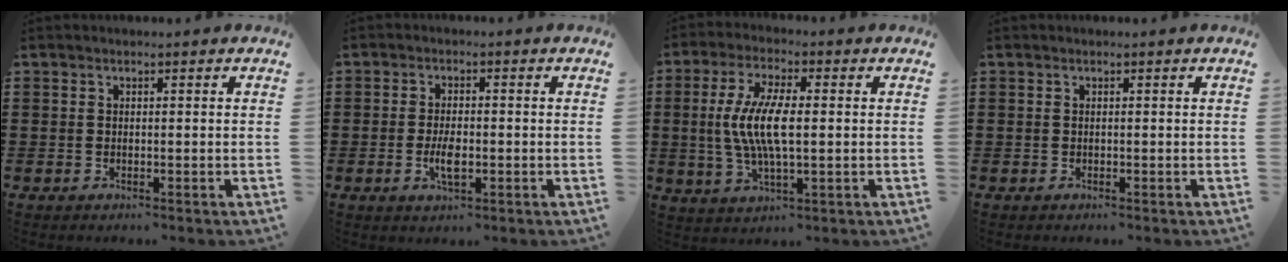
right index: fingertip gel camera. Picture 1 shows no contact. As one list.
[{"total": 4.0, "force": [-1.1, 1.4, 3.5], "torque": [-0.075, -0.004, -0.021]}, {"total": 8.8, "force": [0.1, 2.8, 8.3], "torque": [-0.185, -0.007, -0.008]}, {"total": 0.0}]